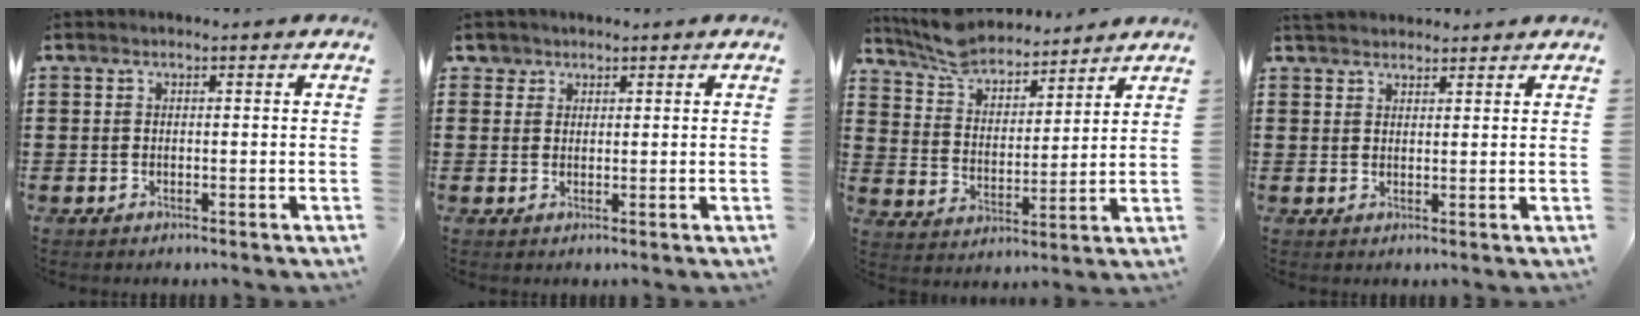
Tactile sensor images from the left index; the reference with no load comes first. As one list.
[{"total": 1.8, "force": [1.3, 1.3, 0.1], "torque": [-0.009, 0.006, 0.025]}, {"total": 7.8, "force": [7.2, 2.0, 2.1], "torque": [-0.070, -0.028, 0.132]}, {"total": 2.3, "force": [2.2, 0.4, 0.2], "torque": [-0.009, 0.002, 0.044]}]